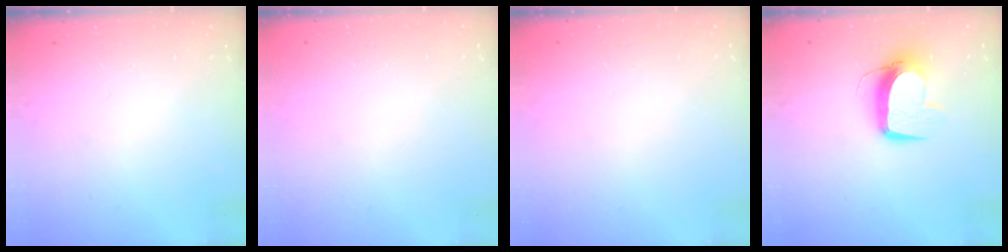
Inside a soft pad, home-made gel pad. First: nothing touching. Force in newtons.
{"total": 0.0}
{"total": 0.0}
{"total": 10.6, "press": 10.5, "slide": 1.1}